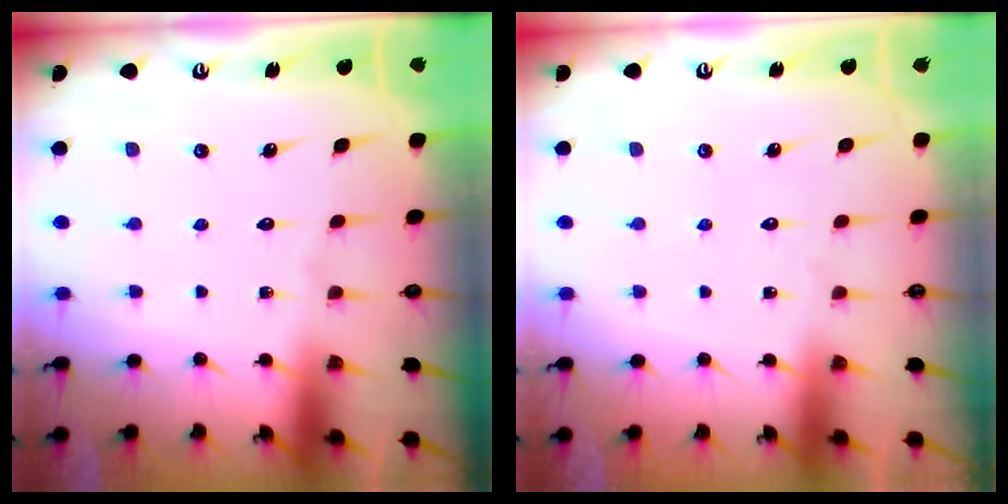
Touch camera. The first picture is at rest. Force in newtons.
{"total": 0.0}